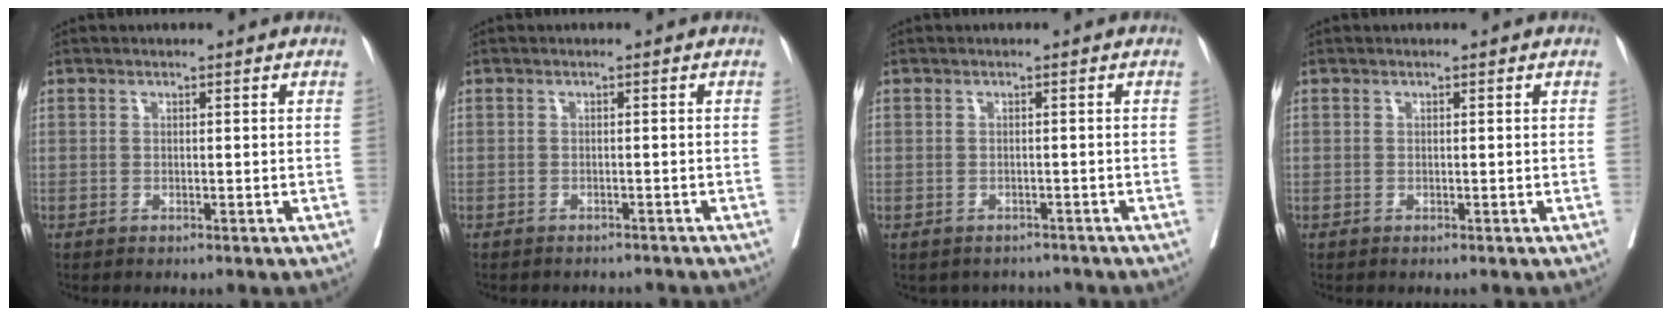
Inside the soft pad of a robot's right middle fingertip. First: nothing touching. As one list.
[{"total": 4.1, "force": [-3.9, 1.2, 0.5], "torque": [0.000, -0.002, -0.046]}, {"total": 3.1, "force": [-2.8, 1.4, -0.1], "torque": [0.006, 0.008, -0.037]}, {"total": 0.0}]